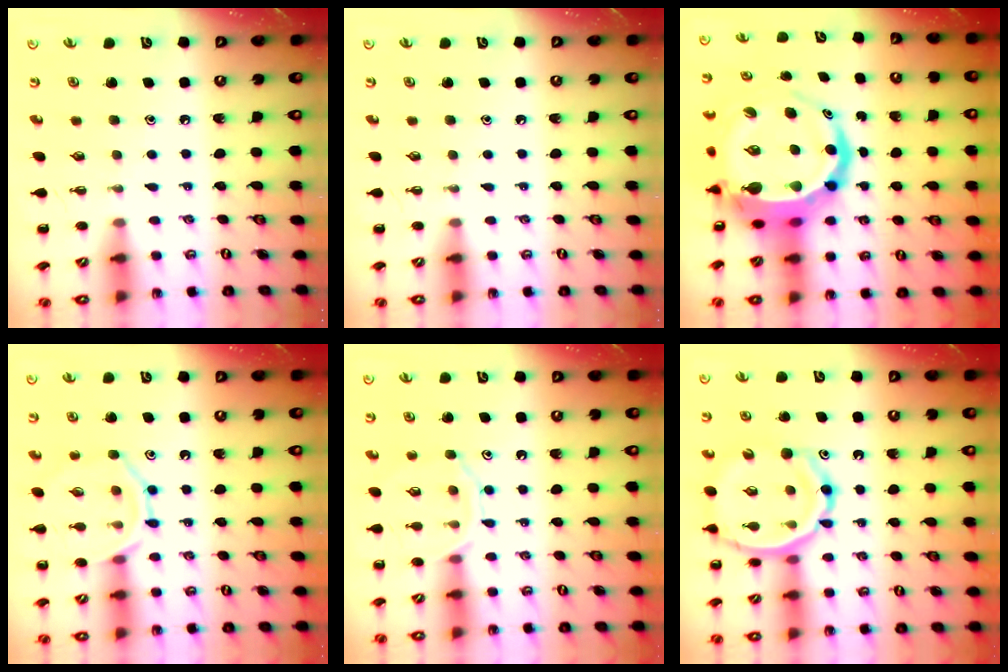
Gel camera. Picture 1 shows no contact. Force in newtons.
{"total": 0.0}
{"total": 12.8, "press": 12.3, "slide": 3.6}
{"total": 11.4, "press": 11.4, "slide": 0.8}
{"total": 10.0, "press": 10.0, "slide": 0.6}
{"total": 14.8, "press": 14.4, "slide": 3.5}